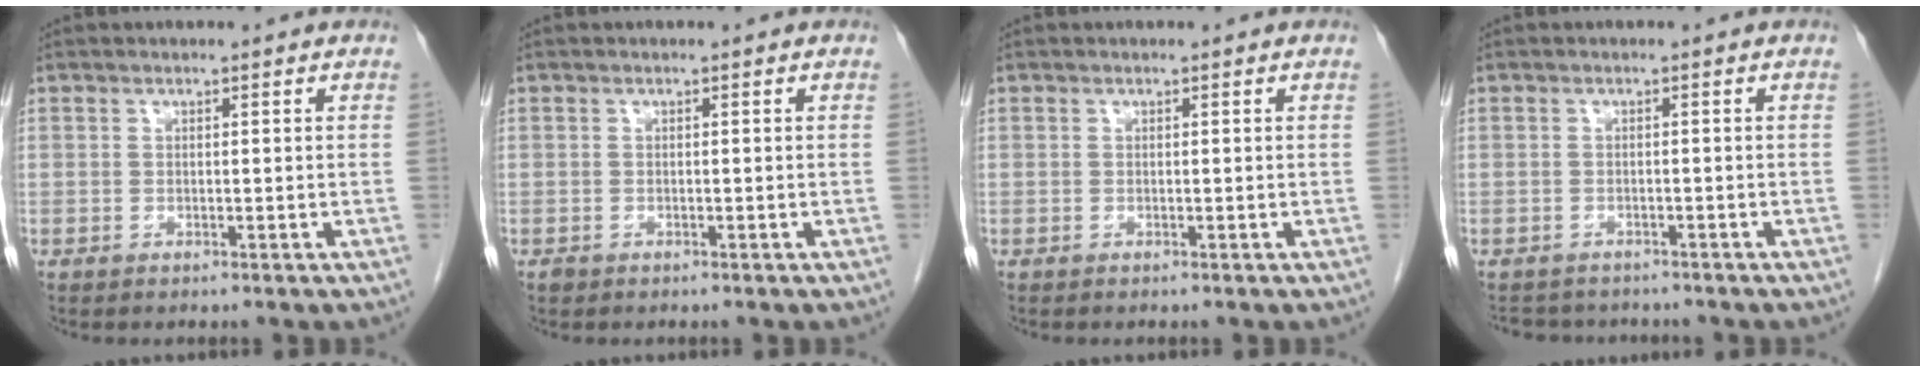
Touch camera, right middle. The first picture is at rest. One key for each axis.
{"total": 0.5, "fx": -0.4, "fy": 0.3, "fz": 0.1, "tx": -0.004, "ty": 0.001, "tz": -0.007}
{"total": 0.0}
{"total": 5.6, "fx": -5.1, "fy": 2.0, "fz": 0.9, "tx": -0.013, "ty": -0.002, "tz": -0.068}